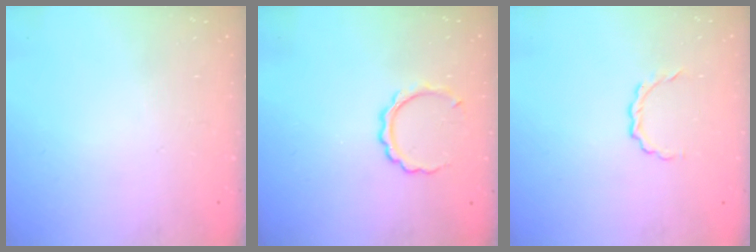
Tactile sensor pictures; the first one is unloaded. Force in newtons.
{"total": 6.2, "press": 6.2, "slide": 0.4}
{"total": 3.0, "press": 2.8, "slide": 0.9}